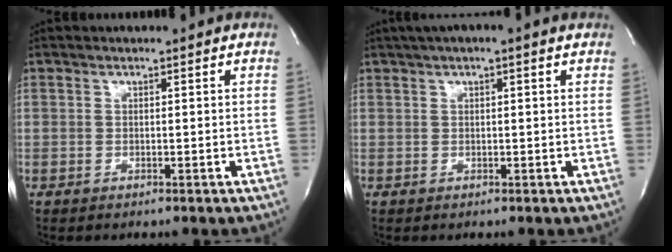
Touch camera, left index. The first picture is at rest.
{"total": 3.8, "force": [2.2, 0.3, 3.1], "torque": [-0.052, 0.022, 0.031]}